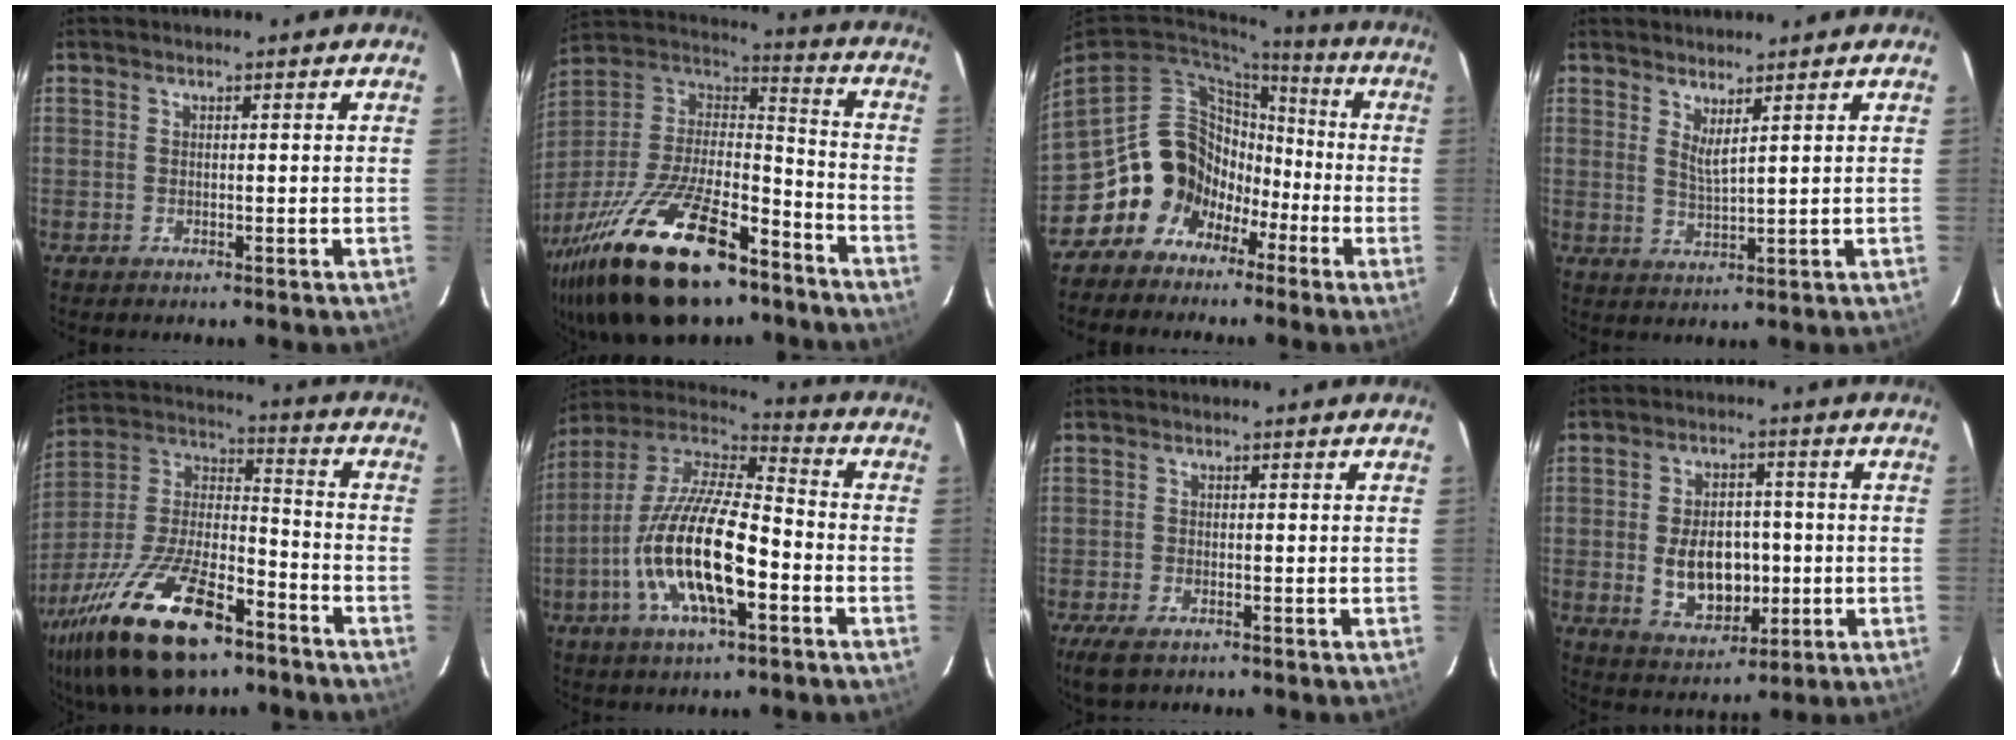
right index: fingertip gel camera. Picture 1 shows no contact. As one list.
[{"total": 31.8, "force": [-20.4, 12.8, 20.9], "torque": [-0.420, -0.031, -0.327]}, {"total": 14.7, "force": [-5.8, 12.4, 5.4], "torque": [-0.119, 0.039, -0.097]}, {"total": 2.9, "force": [2.1, -0.1, 2.0], "torque": [-0.039, -0.009, 0.033]}, {"total": 26.3, "force": [-16.0, 10.6, 18.0], "torque": [-0.365, -0.019, -0.275]}, {"total": 20.1, "force": [-6.5, 6.7, 17.8], "torque": [-0.348, -0.020, -0.127]}, {"total": 4.6, "force": [-3.0, 2.1, 2.7], "torque": [-0.069, -0.015, -0.056]}, {"total": 10.7, "force": [-1.4, 7.2, 7.8], "torque": [-0.151, 0.004, -0.004]}]